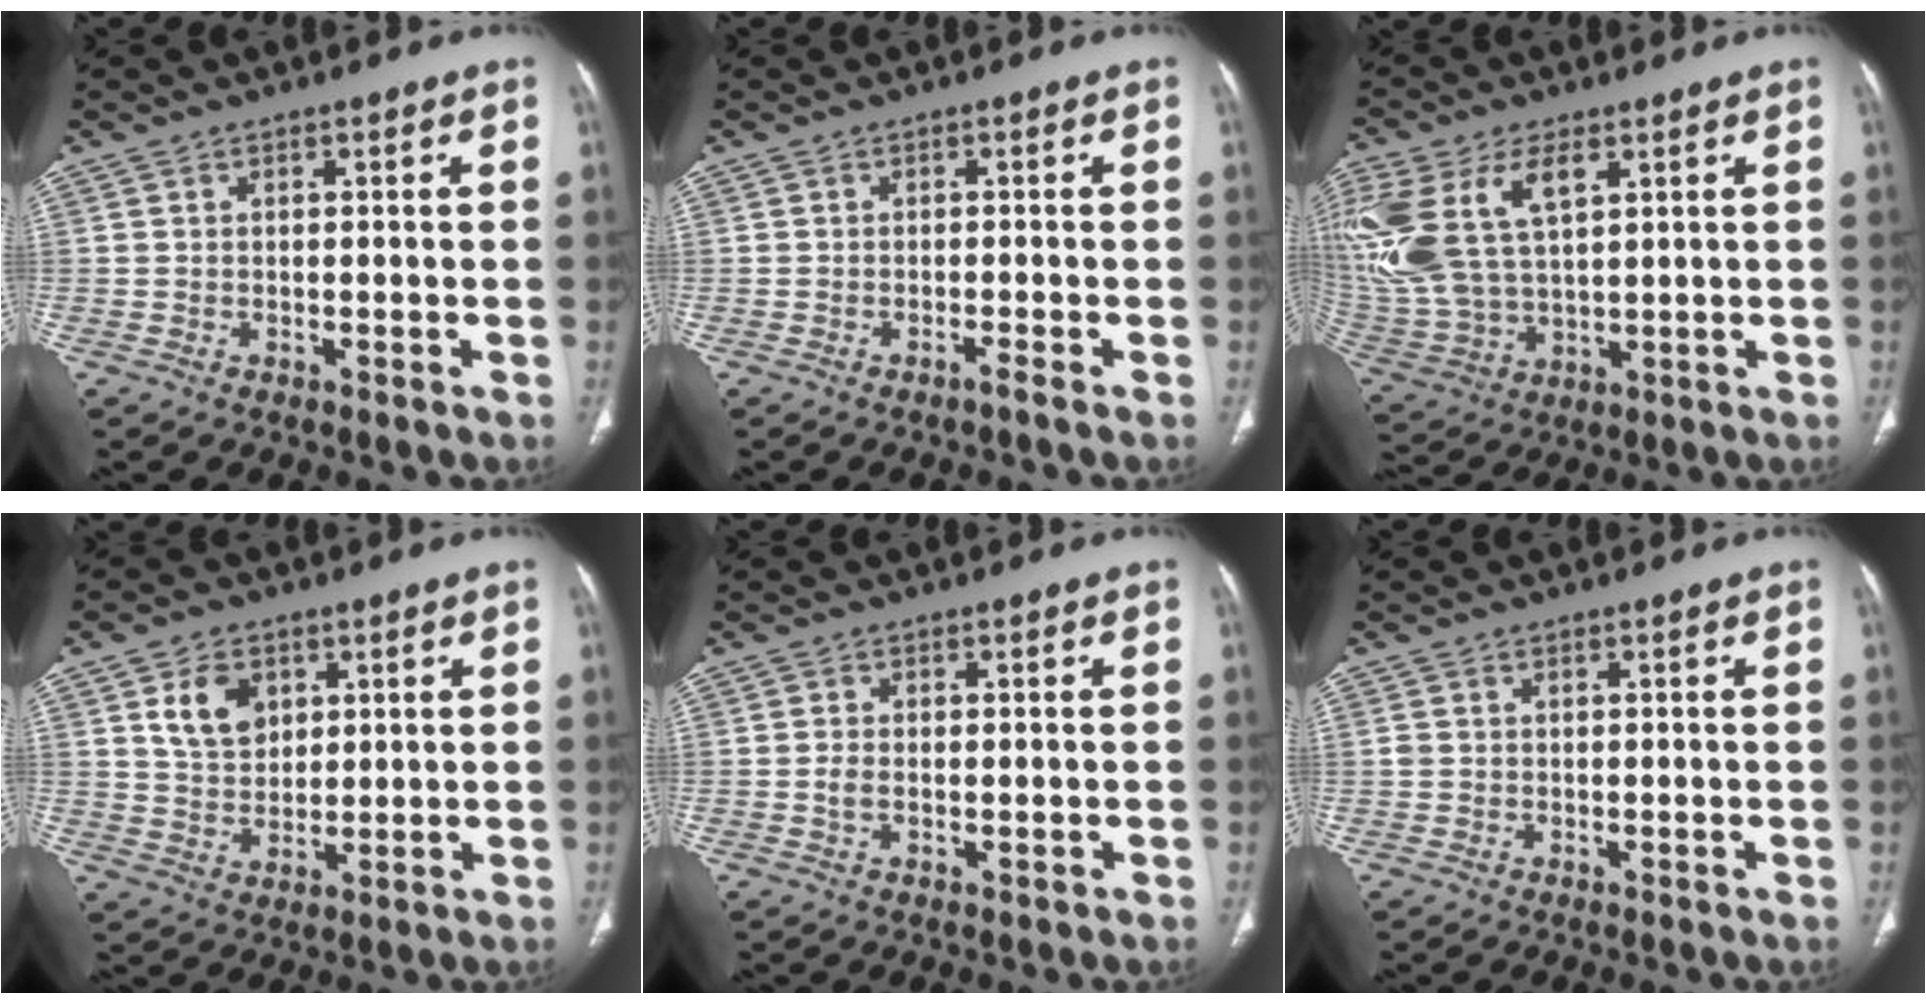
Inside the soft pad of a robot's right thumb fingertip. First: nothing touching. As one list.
[{"total": 0.9, "force": [-0.7, -0.2, 0.5], "torque": [-0.012, 0.003, -0.013]}, {"total": 20.1, "force": [6.7, 11.0, 15.4], "torque": [-0.364, -0.007, 0.136]}, {"total": 7.8, "force": [3.1, 5.6, 4.4], "torque": [-0.054, -0.018, 0.062]}, {"total": 1.8, "force": [-0.1, 1.0, 1.5], "torque": [-0.036, 0.000, -0.003]}, {"total": 1.0, "force": [0.1, 0.8, 0.5], "torque": [-0.013, 0.002, 0.003]}]